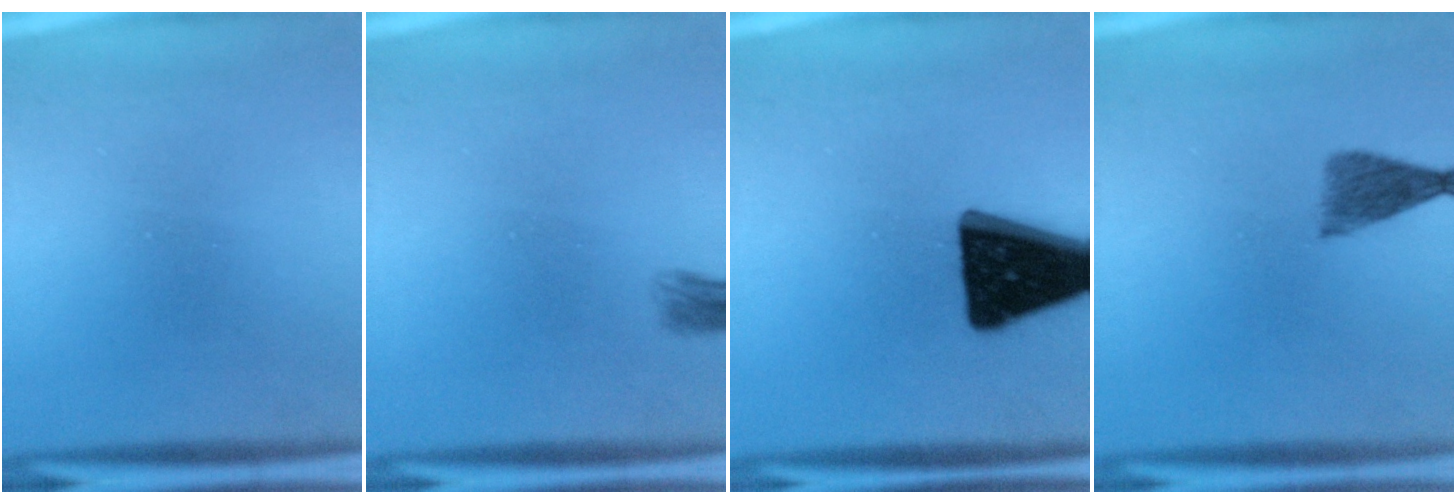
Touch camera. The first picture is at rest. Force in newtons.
{"total": 1.6}
{"total": 19.5}
{"total": 5.2}